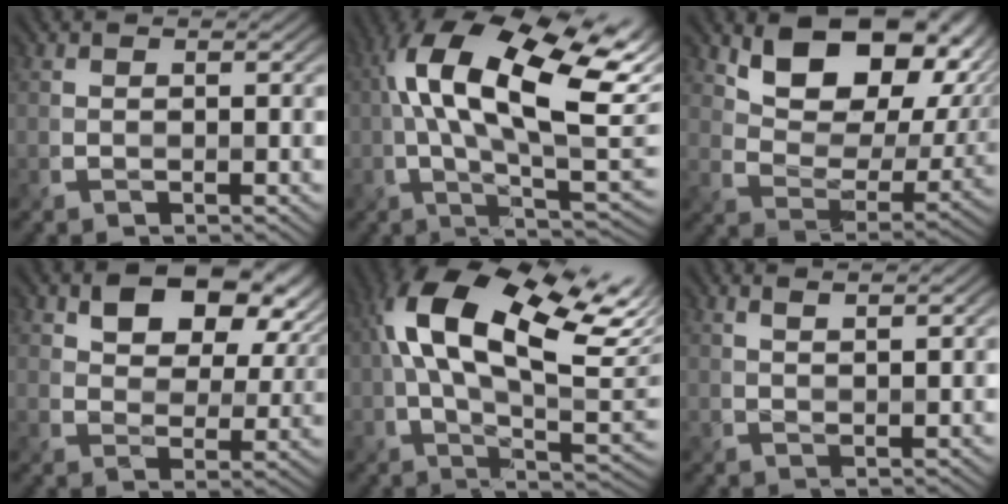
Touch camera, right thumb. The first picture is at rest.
{"total": 18.2, "force": [3.8, 7.2, 16.3], "torque": [-0.271, 0.024, 0.058]}
{"total": 12.7, "force": [6.2, 7.6, 8.0], "torque": [-0.122, -0.006, 0.100]}
{"total": 9.2, "force": [4.6, 5.5, 5.8], "torque": [-0.096, -0.002, 0.076]}
{"total": 17.5, "force": [4.5, 8.1, 14.9], "torque": [-0.271, 0.019, 0.076]}
{"total": 2.0, "force": [1.6, 0.2, 1.1], "torque": [-0.012, 0.001, 0.029]}